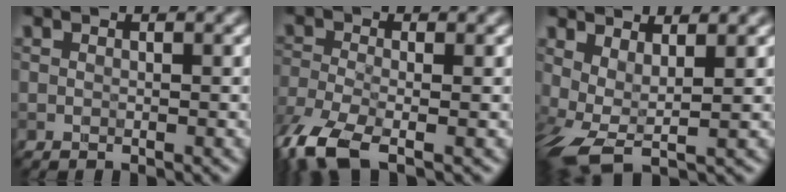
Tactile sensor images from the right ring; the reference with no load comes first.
{"total": 6.2, "force": [-3.9, 2.0, 4.3], "torque": [-0.100, -0.019, -0.088]}
{"total": 4.6, "force": [0.5, 1.9, 4.1], "torque": [-0.075, -0.008, 0.007]}